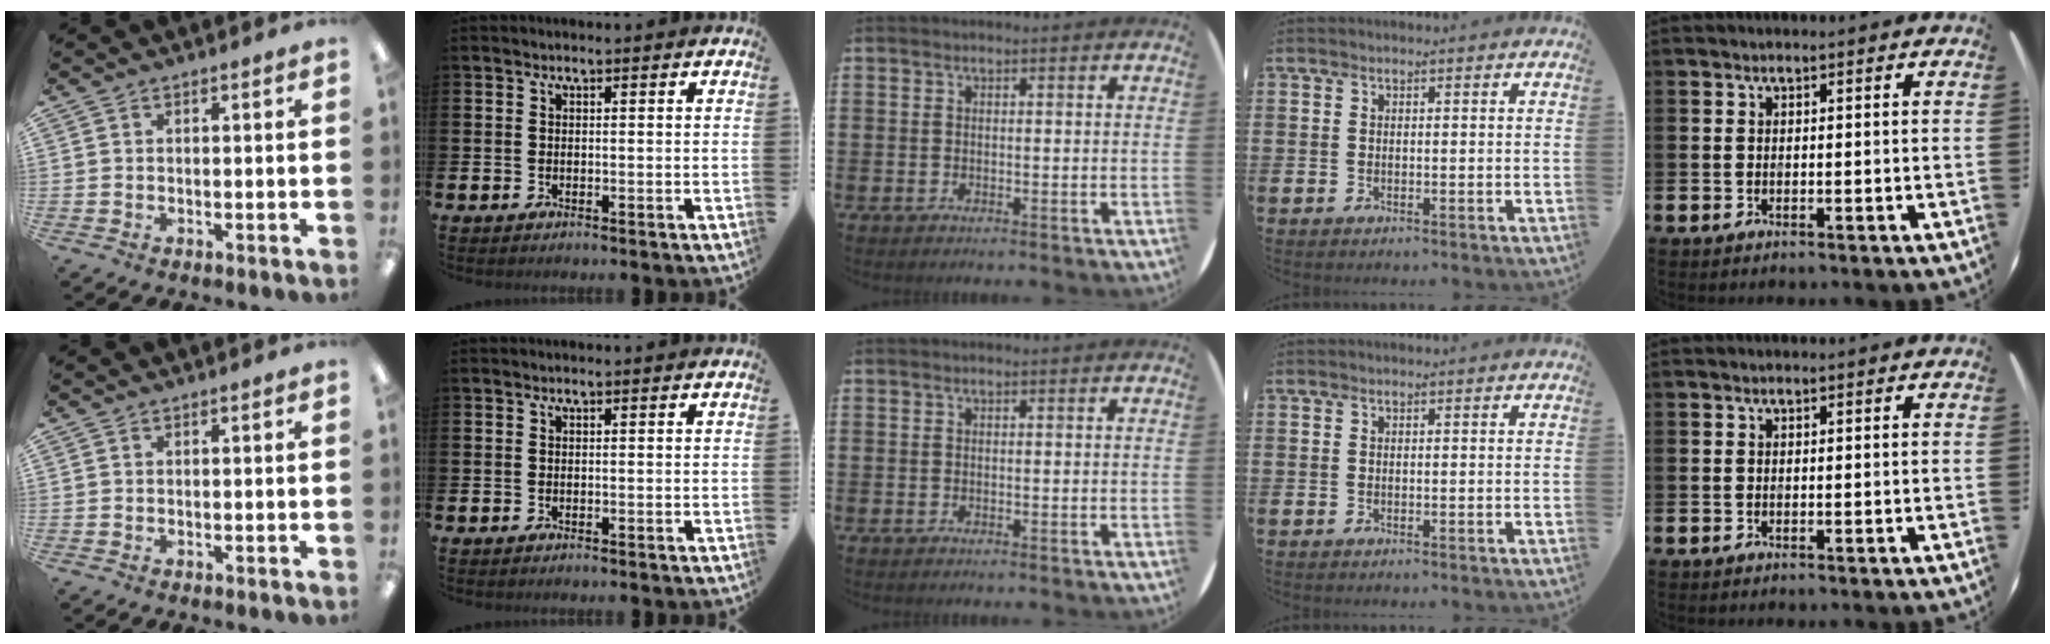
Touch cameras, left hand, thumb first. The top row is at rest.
{}